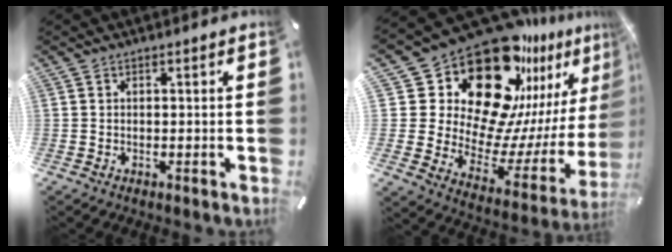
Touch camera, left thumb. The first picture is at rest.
{"total": 27.6, "force": [18.8, 14.0, 14.6], "torque": [-0.258, -0.177, 0.342]}